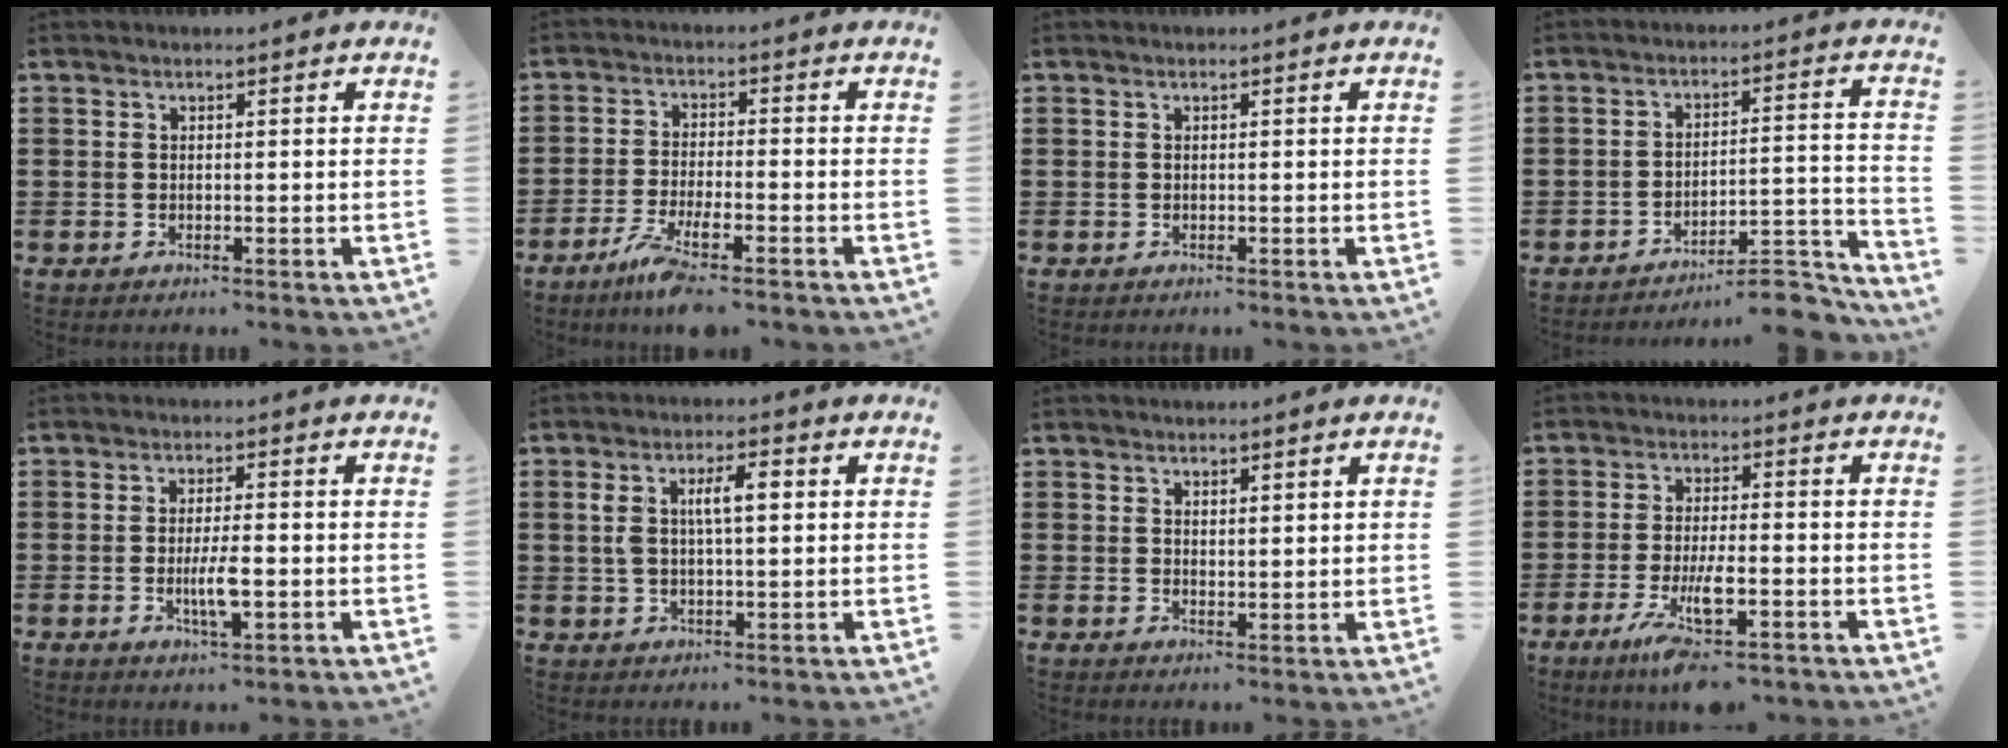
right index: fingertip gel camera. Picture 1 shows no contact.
{"total": 5.1, "force": [-4.0, 0.2, 3.2], "torque": [-0.074, -0.015, -0.078]}
{"total": 0.0}
{"total": 7.9, "force": [-7.1, 1.1, 3.3], "torque": [-0.043, 0.014, -0.131]}
{"total": 5.0, "force": [-1.1, 1.2, 4.7], "torque": [-0.086, 0.000, -0.021]}
{"total": 5.5, "force": [1.0, 1.9, 5.0], "torque": [-0.108, 0.010, 0.012]}
{"total": 1.3, "force": [1.2, 0.4, 0.3], "torque": [-0.006, 0.003, 0.023]}
{"total": 7.2, "force": [-4.0, 1.6, 5.7], "torque": [-0.136, -0.018, -0.078]}